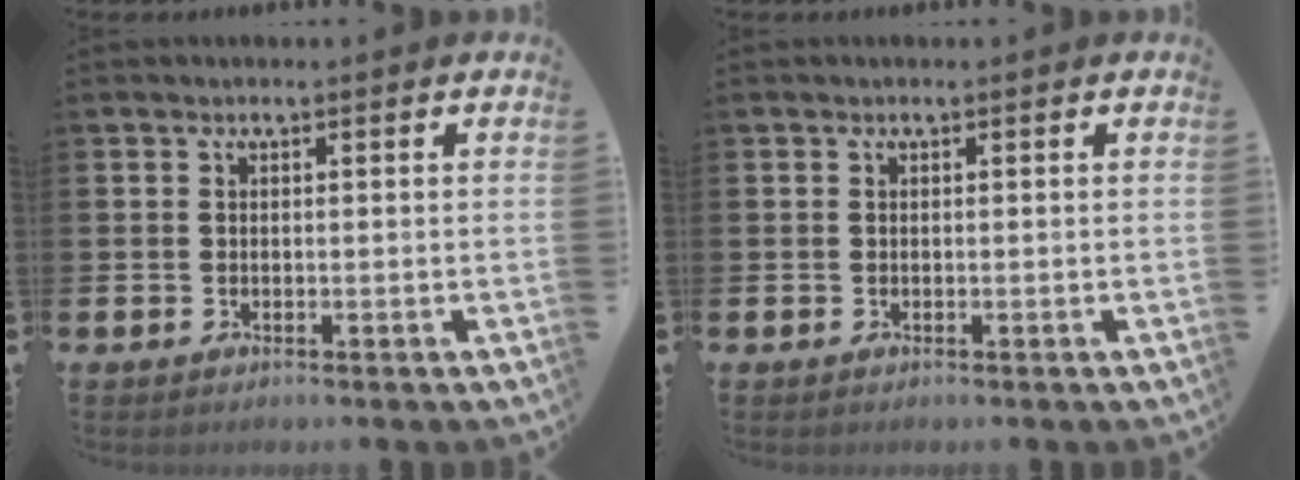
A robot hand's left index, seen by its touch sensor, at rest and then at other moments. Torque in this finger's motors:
{"motor_torque": [0.00, 0.00, 0.00, 0.00]}